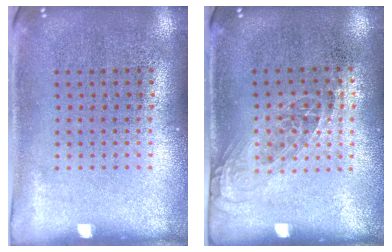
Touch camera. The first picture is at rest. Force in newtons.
{"total": 1.2, "press": 0.9, "slide": 0.7}